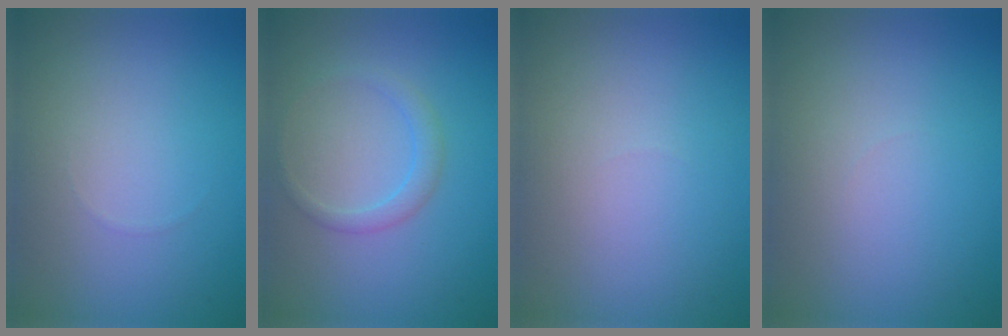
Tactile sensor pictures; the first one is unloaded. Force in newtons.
{"total": 1.6, "press": 1.6, "slide": 0.0}
{"total": 0.0}
{"total": 0.0}